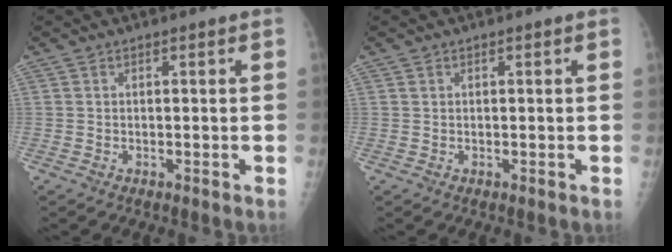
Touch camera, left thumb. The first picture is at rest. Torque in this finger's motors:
{"motor_torque": [-0.28, -0.22, -0.17, 0.17, 0.00]}